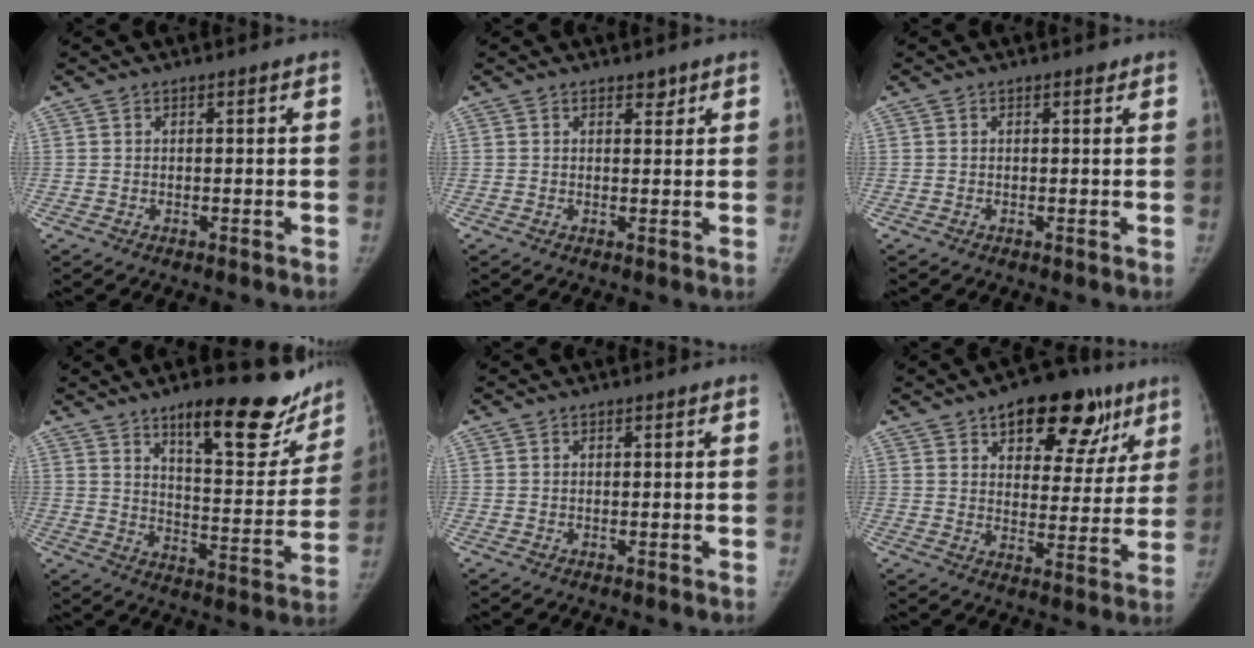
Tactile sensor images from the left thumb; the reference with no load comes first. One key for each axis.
{"total": 1.6, "fx": 1.2, "fy": 0.9, "fz": 0.6, "tx": 0.003, "ty": -0.007, "tz": 0.015}
{"total": 0.7, "fx": 0.5, "fy": 0.5, "fz": 0.3, "tx": 0.003, "ty": -0.003, "tz": 0.002}
{"total": 20.4, "fx": 14.3, "fy": 6.7, "fz": 12.9, "tx": -0.116, "ty": -0.096, "tz": 0.204}
{"total": 0.0}
{"total": 18.6, "fx": 10.5, "fy": 10.0, "fz": 11.7, "tx": -0.100, "ty": -0.018, "tz": 0.145}